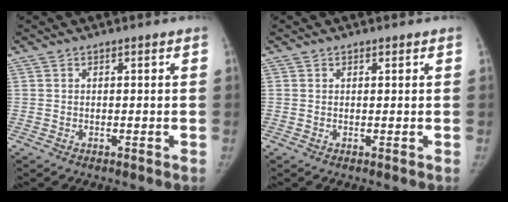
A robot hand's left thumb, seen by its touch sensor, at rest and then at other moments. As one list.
[{"total": 0.5, "force": [0.5, 0.2, 0.1], "torque": [0.004, -0.004, 0.004]}]